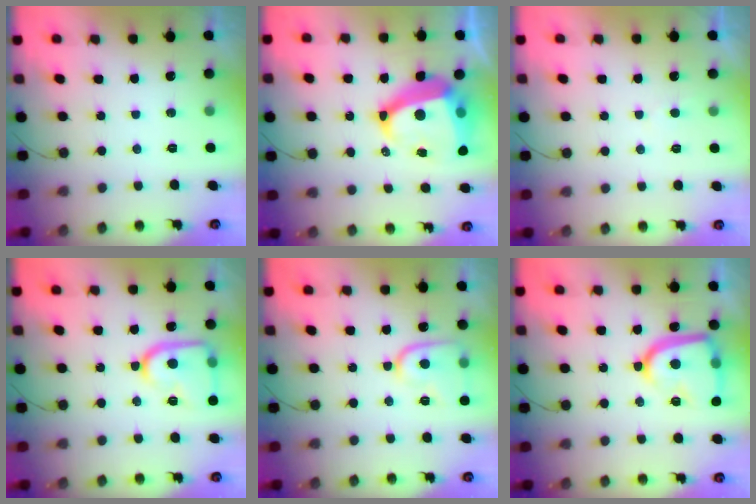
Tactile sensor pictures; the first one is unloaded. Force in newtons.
{"total": 18.7, "press": 18.5, "slide": 2.3}
{"total": 2.0, "press": 2.0, "slide": 0.2}
{"total": 16.6, "press": 16.6, "slide": 1.3}
{"total": 11.0, "press": 10.9, "slide": 1.2}
{"total": 18.1, "press": 18.0, "slide": 1.4}